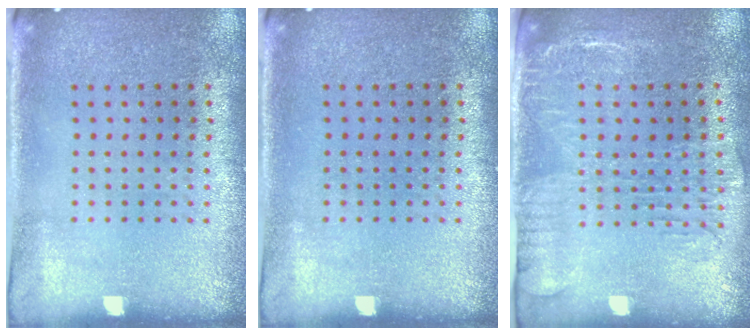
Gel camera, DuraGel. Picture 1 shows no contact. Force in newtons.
{"total": 0.0}
{"total": 2.0, "press": 1.6, "slide": 1.2}